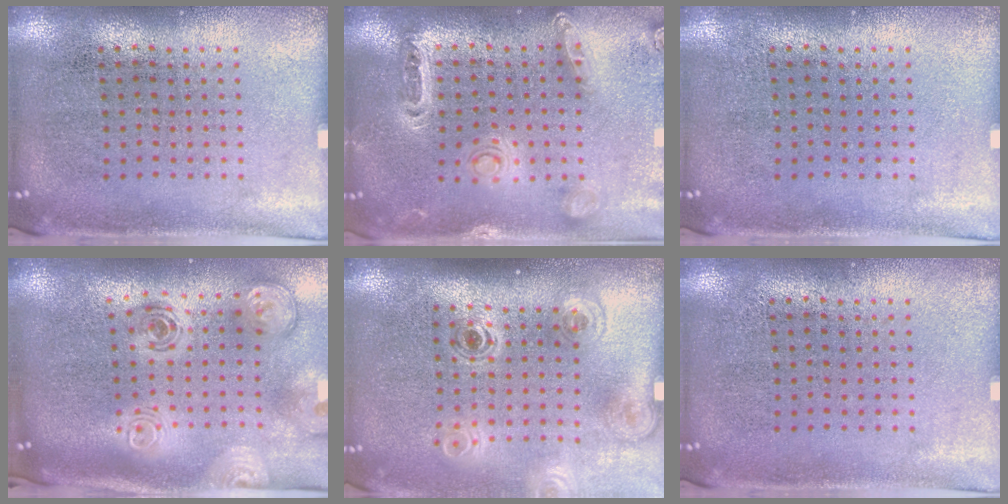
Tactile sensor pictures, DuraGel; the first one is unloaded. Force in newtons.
{"total": 1.4, "press": 1.3, "slide": 0.3}
{"total": 0.0}
{"total": 3.0, "press": 2.1, "slide": 2.2}
{"total": 1.9, "press": 1.3, "slide": 1.4}
{"total": 0.0}